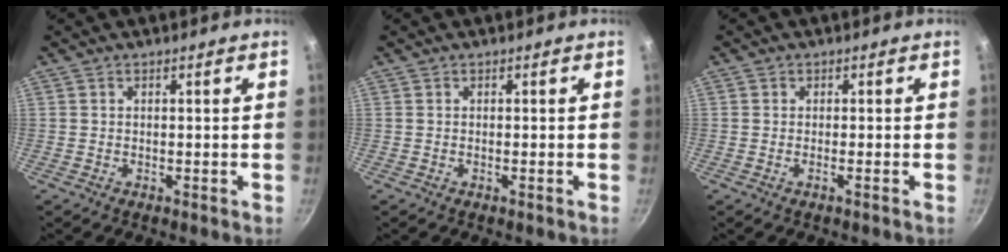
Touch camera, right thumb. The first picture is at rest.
{"total": 0.0}
{"total": 0.7, "force": [-0.4, 0.2, 0.5], "torque": [-0.015, 0.001, -0.010]}